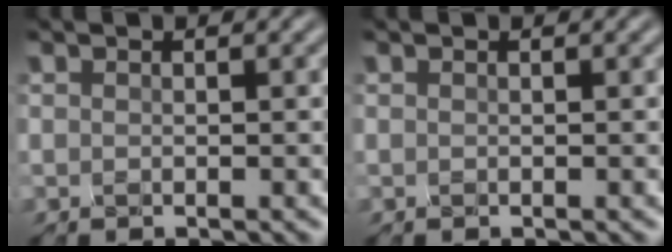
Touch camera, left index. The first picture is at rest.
{"total": 0.0}